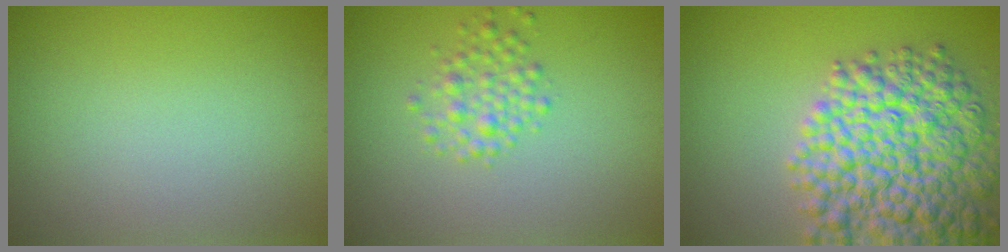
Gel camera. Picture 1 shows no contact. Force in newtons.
{"total": 2.2, "press": 2.2, "slide": 0.1}
{"total": 11.1, "press": 11.0, "slide": 0.4}